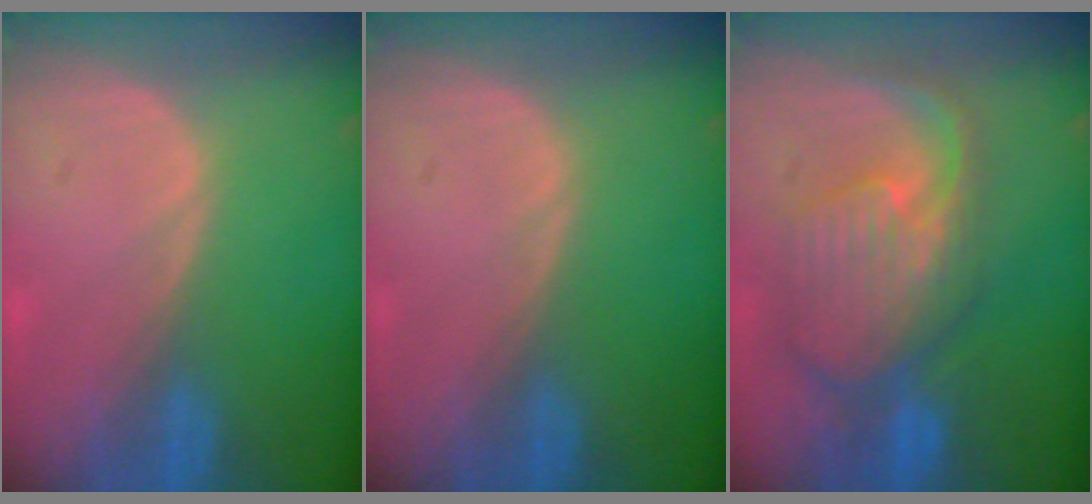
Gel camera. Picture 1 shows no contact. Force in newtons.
{"total": 0.0}
{"total": 10.5, "press": 9.4, "slide": 4.7}